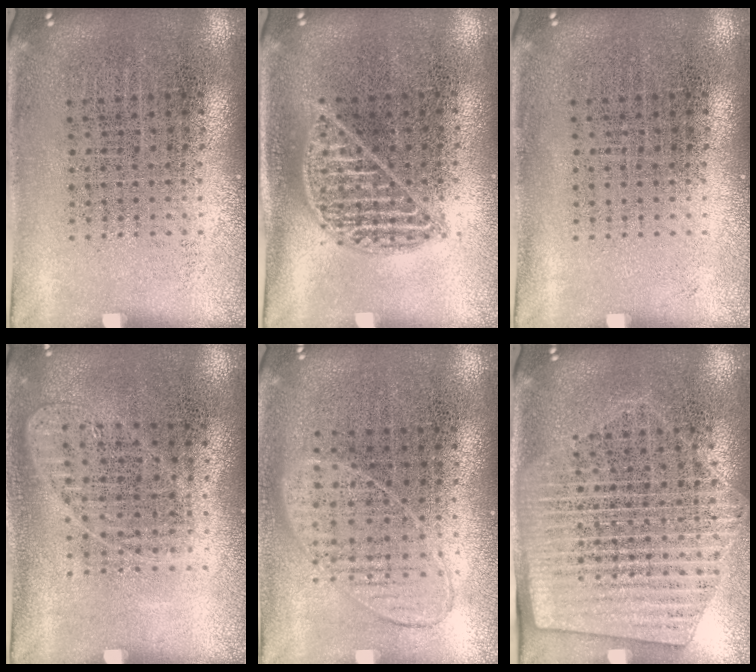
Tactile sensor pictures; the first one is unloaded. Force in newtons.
{"total": 1.0, "press": 0.9, "slide": 0.3}
{"total": 0.0}
{"total": 0.9, "press": 0.9, "slide": 0.2}
{"total": 0.9, "press": 0.9, "slide": 0.3}
{"total": 1.7, "press": 1.5, "slide": 0.8}